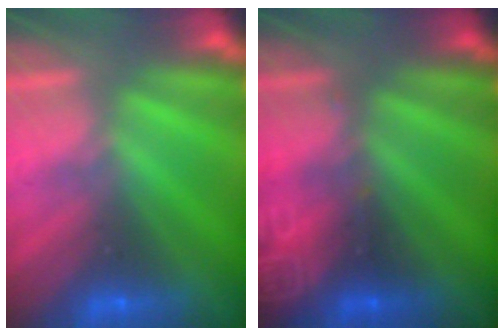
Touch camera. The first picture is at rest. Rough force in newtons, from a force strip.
{"total": 2.9}